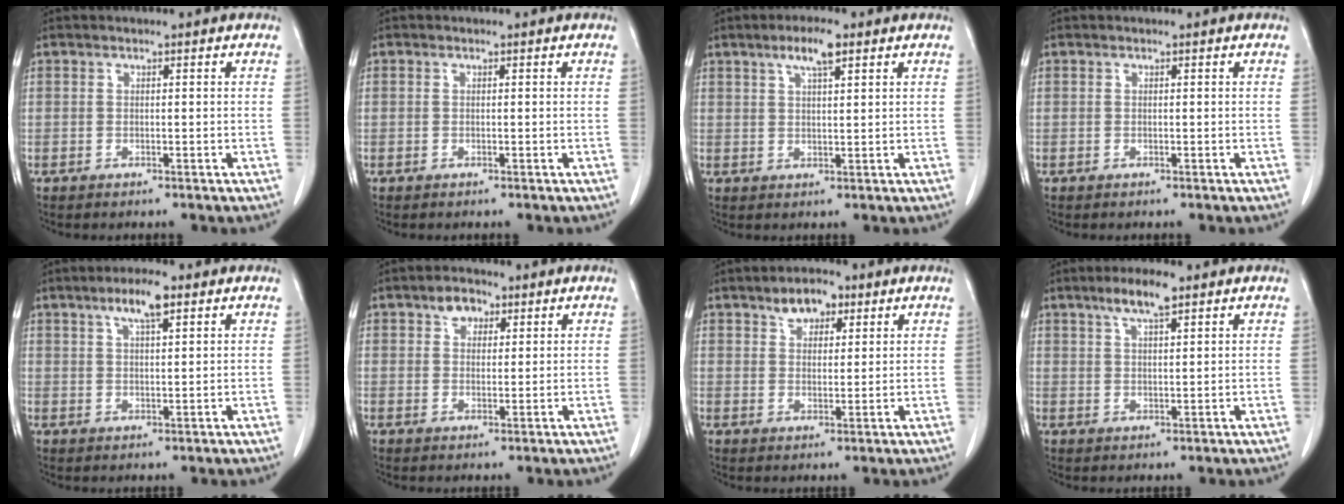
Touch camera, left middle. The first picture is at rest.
{"total": 0.0}
{"total": 4.5, "force": [2.7, 0.6, 3.5], "torque": [-0.069, 0.003, 0.047]}
{"total": 0.0}
{"total": 5.0, "force": [3.0, 0.8, 3.9], "torque": [-0.076, 0.004, 0.050]}
{"total": 3.5, "force": [2.0, 2.2, 1.8], "torque": [-0.033, 0.010, 0.034]}
{"total": 4.8, "force": [2.9, 2.5, 2.8], "torque": [-0.046, 0.008, 0.049]}
{"total": 4.9, "force": [3.2, 0.8, 3.5], "torque": [-0.072, 0.005, 0.058]}